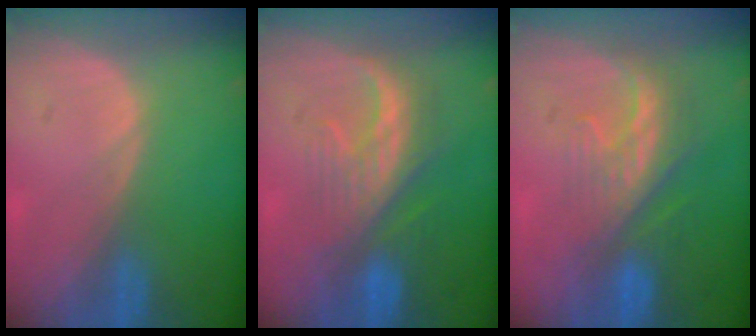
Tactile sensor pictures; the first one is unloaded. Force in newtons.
{"total": 8.1, "press": 7.7, "slide": 2.5}
{"total": 8.3, "press": 7.3, "slide": 3.8}